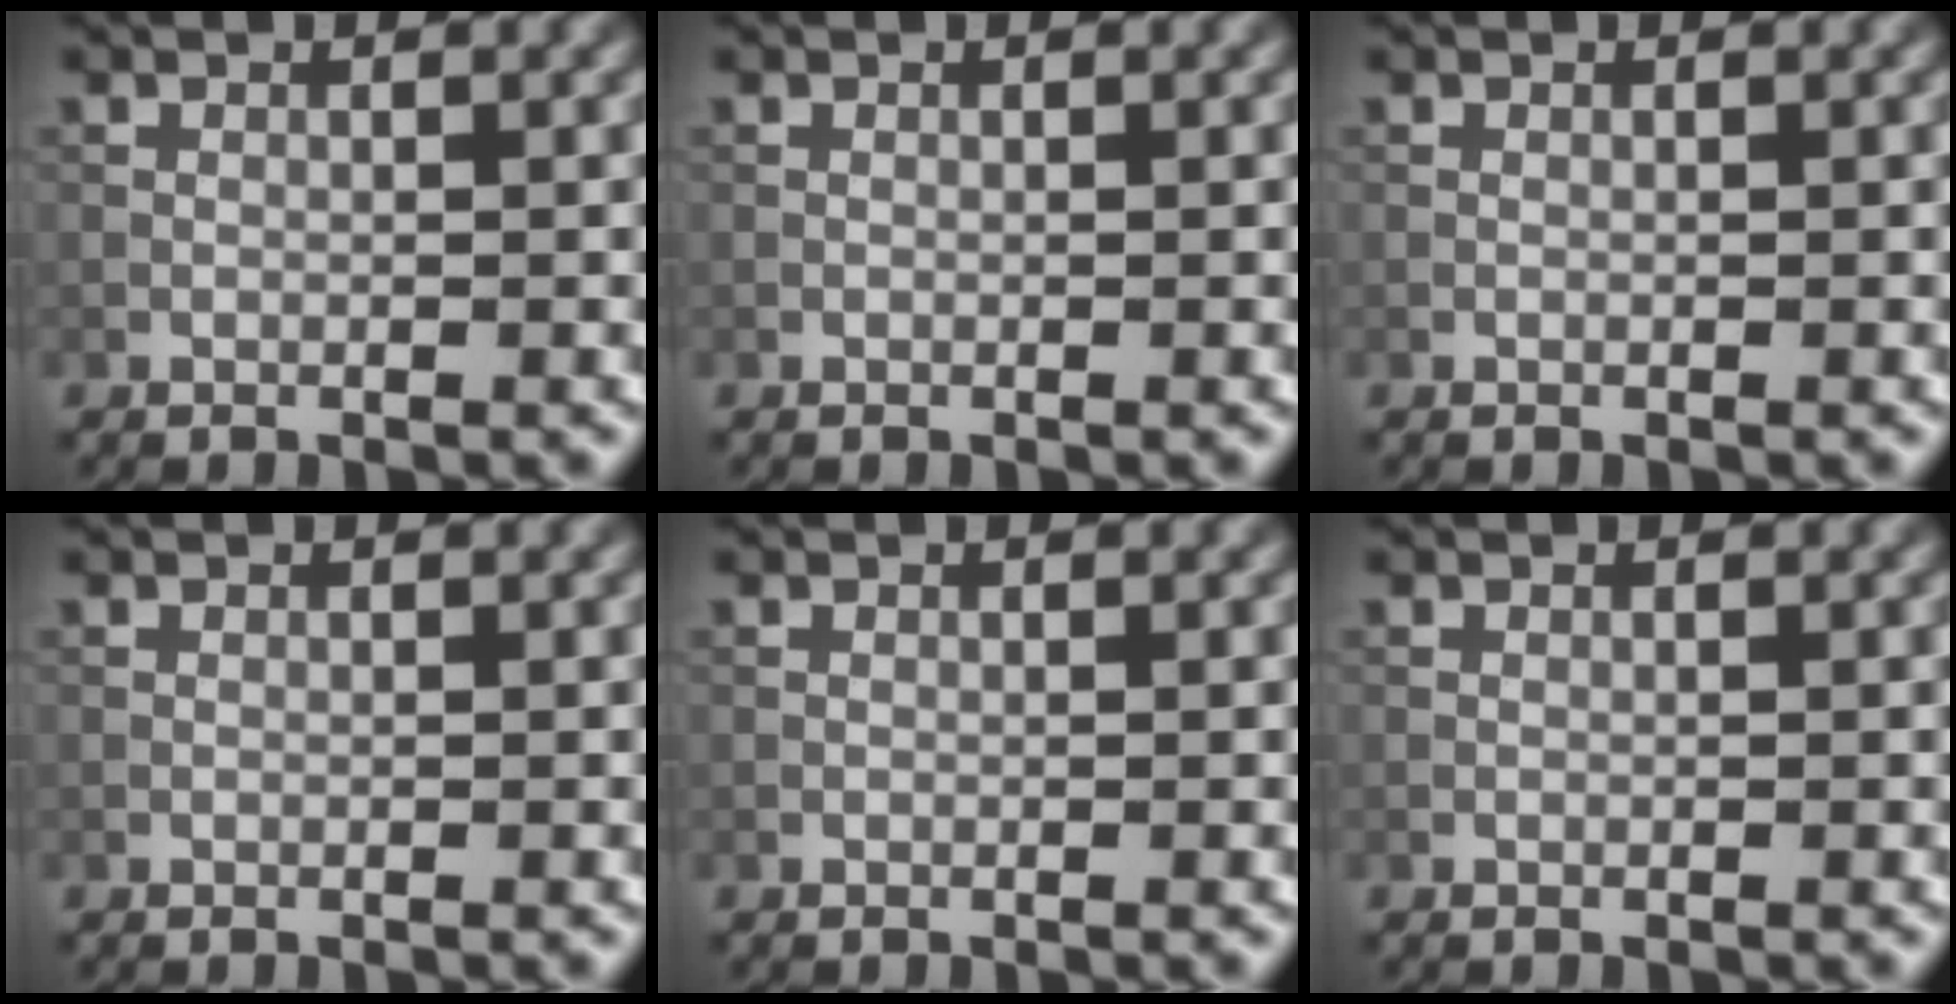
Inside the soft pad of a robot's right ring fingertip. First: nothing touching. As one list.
[{"total": 0.0}, {"total": 0.0}, {"total": 0.0}, {"total": 0.0}, {"total": 0.0}]